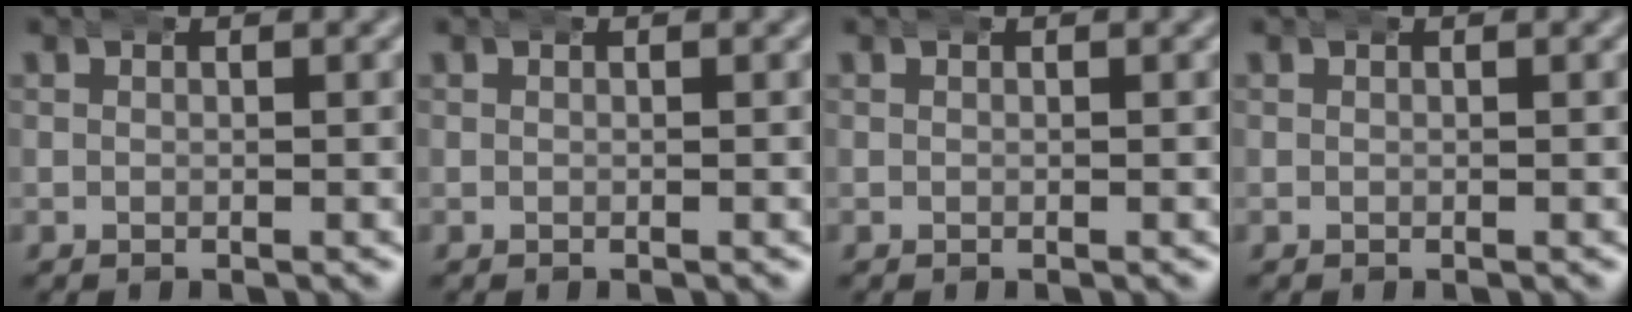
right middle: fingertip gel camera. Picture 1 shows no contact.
{"total": 0.0}
{"total": 0.0}
{"total": 0.0}